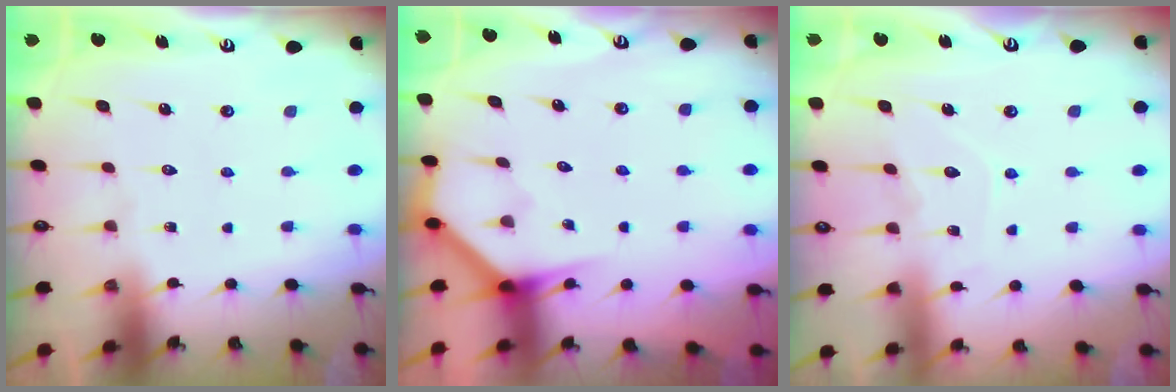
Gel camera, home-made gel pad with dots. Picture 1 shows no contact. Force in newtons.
{"total": 3.6, "press": 3.6, "slide": 0.1}
{"total": 6.6, "press": 6.6, "slide": 0.7}